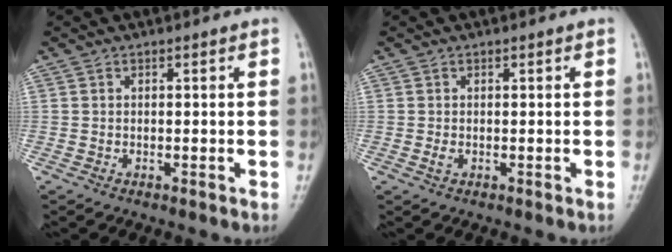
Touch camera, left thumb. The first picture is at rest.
{"total": 0.9, "force": [-0.2, 0.6, 0.7], "torque": [-0.013, -0.001, -0.006]}